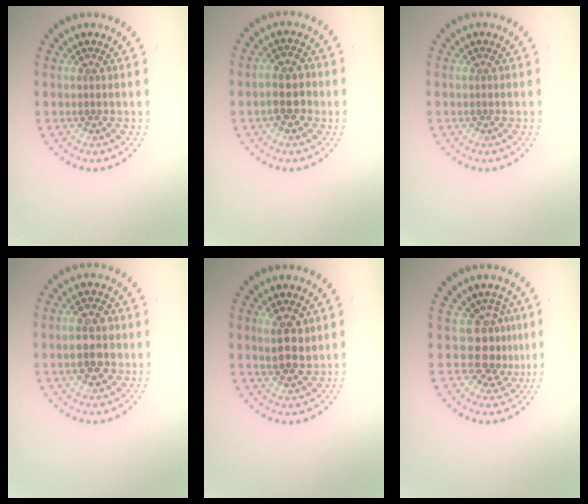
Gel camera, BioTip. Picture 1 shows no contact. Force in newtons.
{"total": 2.9, "press": 2.8, "slide": 0.8}
{"total": 0.0}
{"total": 3.4, "press": 3.4, "slide": 0.4}
{"total": 2.7, "press": 2.6, "slide": 0.7}
{"total": 3.2, "press": 2.3, "slide": 2.1}